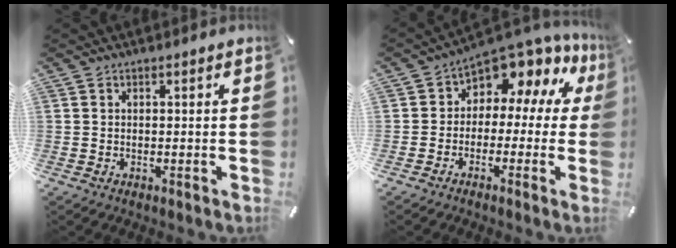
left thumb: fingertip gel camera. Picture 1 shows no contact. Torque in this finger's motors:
{"motor_torque": [0.70, 1.56, 0.46, 0.27, 0.05]}